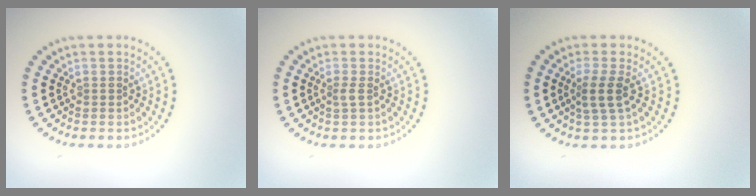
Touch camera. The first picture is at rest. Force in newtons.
{"total": 0.9, "press": 0.6, "slide": 0.7}
{"total": 2.2, "press": 1.8, "slide": 1.3}